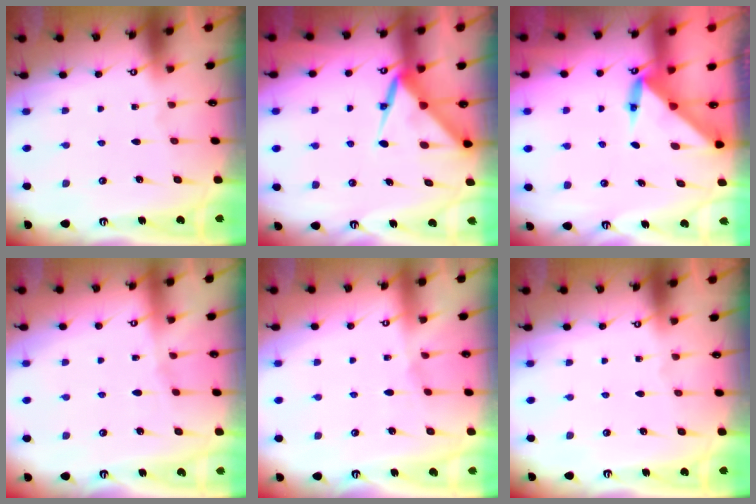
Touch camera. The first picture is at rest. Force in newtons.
{"total": 8.1, "press": 8.1, "slide": 0.9}
{"total": 3.9, "press": 3.9, "slide": 0.4}
{"total": 2.9, "press": 2.9, "slide": 0.5}
{"total": 3.7, "press": 3.6, "slide": 0.5}
{"total": 0.0}